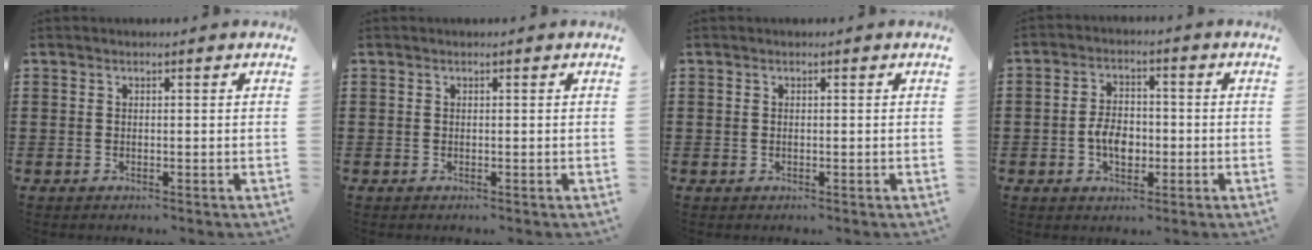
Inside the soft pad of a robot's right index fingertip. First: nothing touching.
{"total": 0.0}
{"total": 0.0}
{"total": 5.0, "force": [-1.3, 3.1, 3.7], "torque": [-0.073, 0.001, -0.028]}